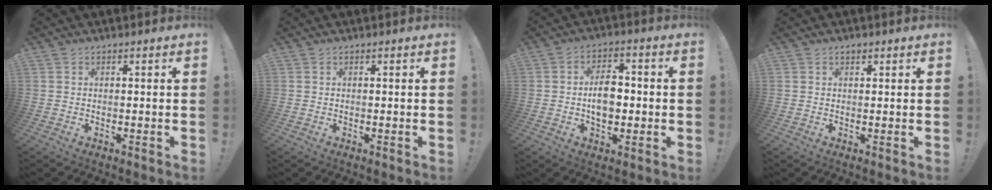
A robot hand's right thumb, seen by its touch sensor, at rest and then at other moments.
{"total": 0.0}
{"total": 9.0, "force": [-0.9, 5.8, 6.8], "torque": [-0.117, 0.006, -0.020]}
{"total": 0.8, "force": [0.6, 0.4, 0.4], "torque": [-0.001, -0.003, 0.010]}